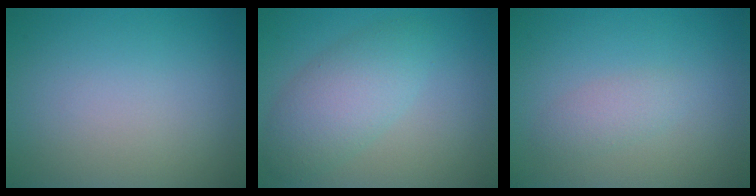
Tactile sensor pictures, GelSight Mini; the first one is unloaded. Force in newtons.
{"total": 4.5, "press": 4.5, "slide": 0.0}
{"total": 1.5, "press": 1.5, "slide": 0.1}